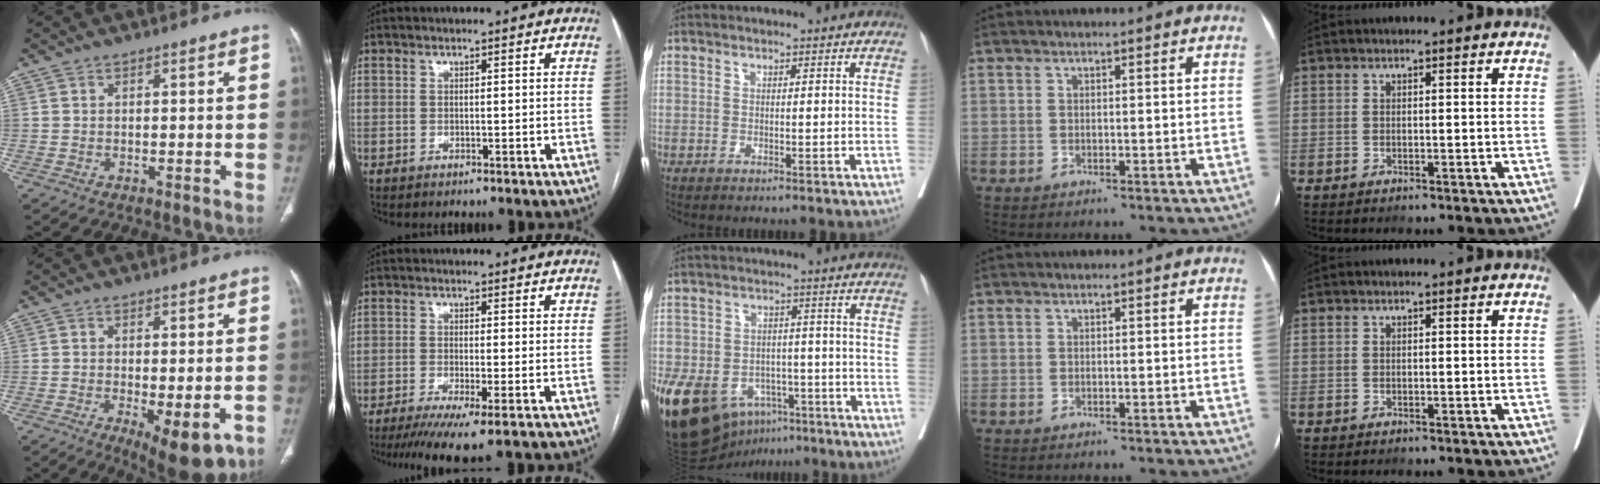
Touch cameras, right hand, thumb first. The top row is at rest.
{"thumb": {"total": 9.8, "force": [-3.6, 3.7, 8.3], "torque": [-0.112, -0.014, -0.046]}, "index": {"total": 8.0, "force": [-5.4, 0.2, 5.9], "torque": [-0.092, -0.020, -0.087]}, "middle": {"total": 17.7, "force": [-9.0, 11.8, 9.7], "torque": [-0.214, 0.006, -0.130]}}